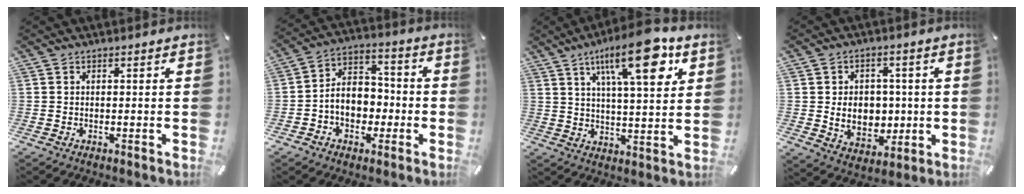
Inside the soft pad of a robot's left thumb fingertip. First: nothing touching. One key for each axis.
{"total": 9.0, "fx": -2.1, "fy": 7.5, "fz": 4.6, "tx": -0.083, "ty": 0.016, "tz": -0.038}
{"total": 18.2, "fx": 8.8, "fy": 6.1, "fz": 14.7, "tx": -0.219, "ty": -0.027, "tz": 0.133}
{"total": 9.8, "fx": -0.3, "fy": 8.0, "fz": 5.6, "tx": -0.084, "ty": 0.004, "tz": -0.003}